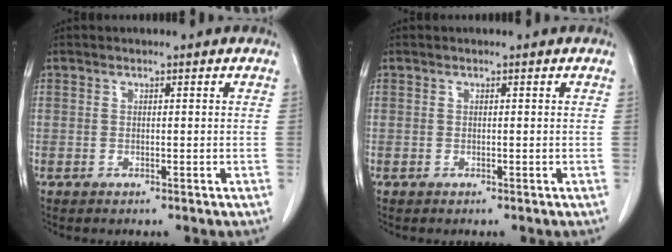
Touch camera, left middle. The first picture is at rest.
{"total": 0.0}